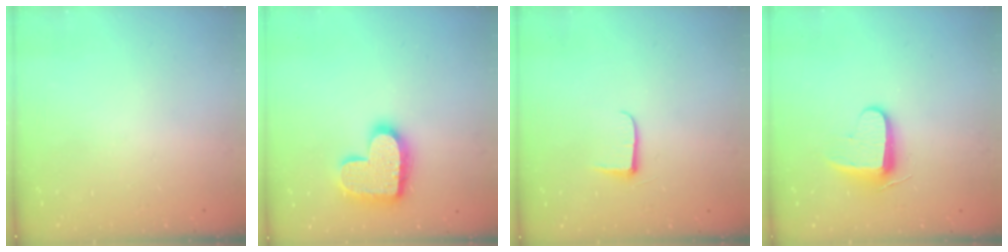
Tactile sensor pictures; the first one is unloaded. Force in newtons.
{"total": 17.5, "press": 17.5, "slide": 1.0}
{"total": 5.8, "press": 5.8, "slide": 0.9}
{"total": 8.7, "press": 8.6, "slide": 0.9}